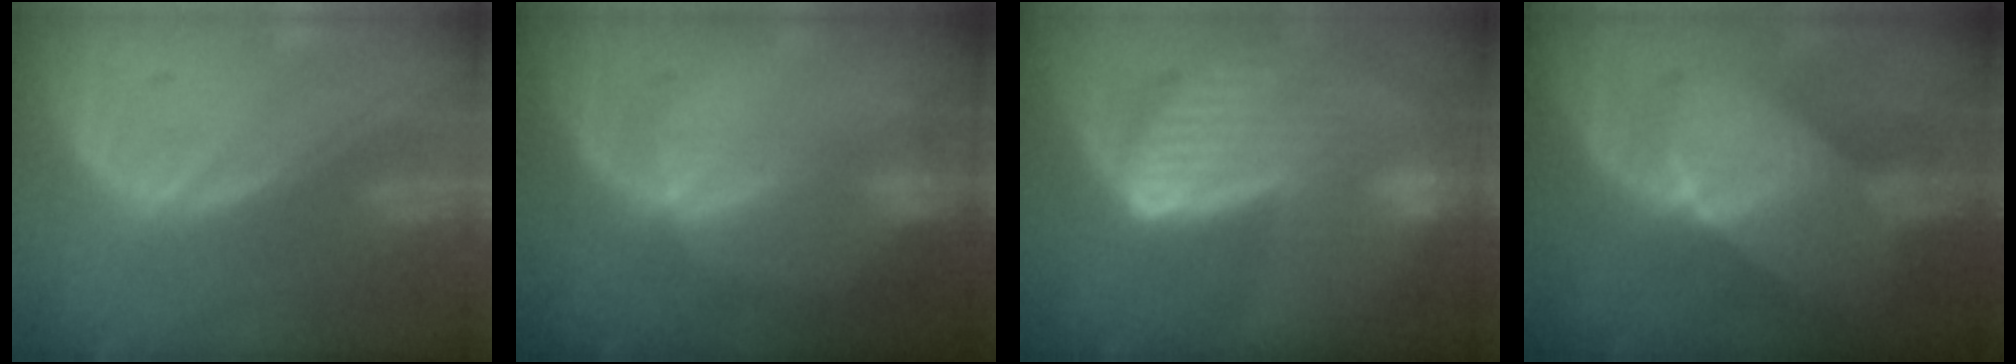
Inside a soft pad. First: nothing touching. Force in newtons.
{"total": 2.4, "press": 2.1, "slide": 1.2}
{"total": 9.2, "press": 8.1, "slide": 4.5}
{"total": 7.5, "press": 6.7, "slide": 3.4}